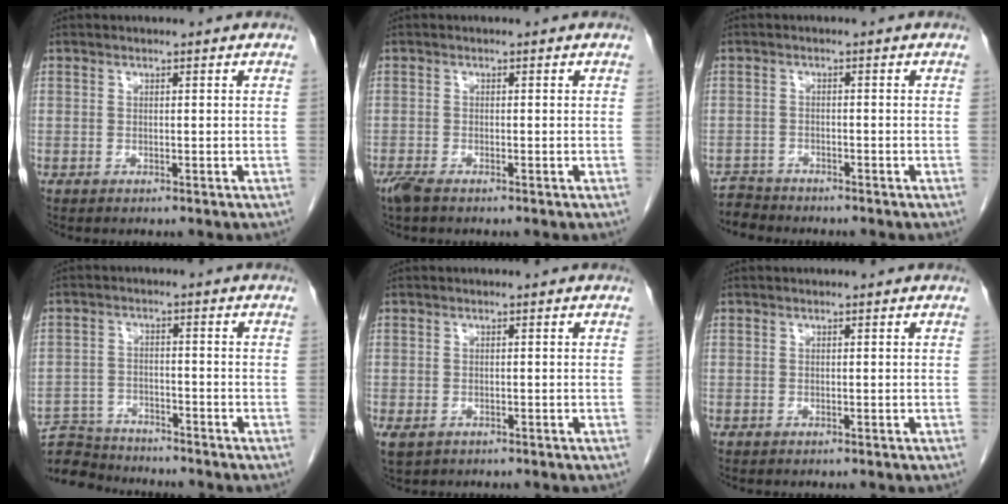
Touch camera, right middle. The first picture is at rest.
{"total": 2.3, "force": [-1.8, 0.6, 1.4], "torque": [-0.037, -0.008, -0.033]}
{"total": 3.1, "force": [-2.9, 0.5, -0.8], "torque": [0.015, -0.010, -0.055]}
{"total": 9.1, "force": [-8.9, 1.6, 0.8], "torque": [-0.016, 0.005, -0.153]}
{"total": 2.1, "force": [-1.0, 1.4, 1.2], "torque": [-0.028, -0.005, -0.009]}
{"total": 0.0}